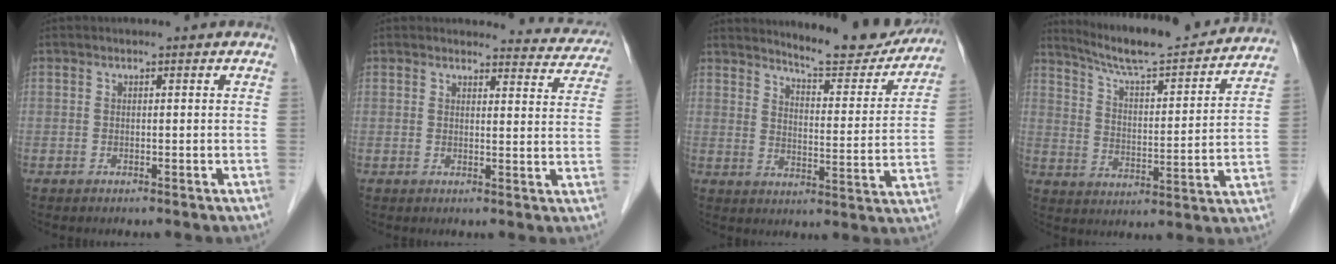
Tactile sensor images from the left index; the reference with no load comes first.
{"total": 8.0, "force": [7.9, 1.7, -0.2], "torque": [0.027, -0.027, 0.063]}
{"total": 14.7, "force": [13.9, 1.8, 4.4], "torque": [-0.057, -0.037, 0.176]}
{"total": 19.3, "force": [17.8, 1.2, 7.3], "torque": [-0.118, -0.015, 0.254]}